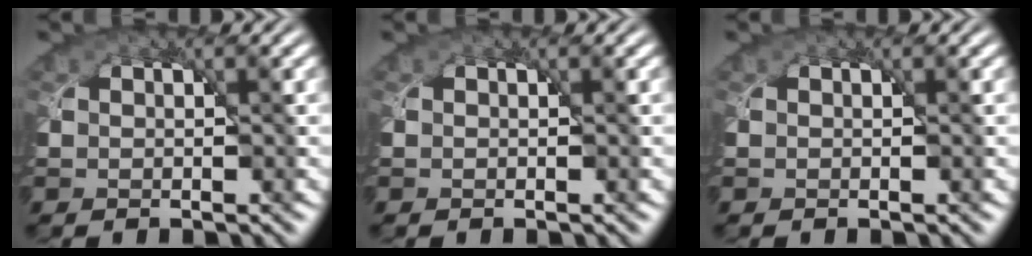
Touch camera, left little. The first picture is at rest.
{"total": 0.0}
{"total": 0.0}